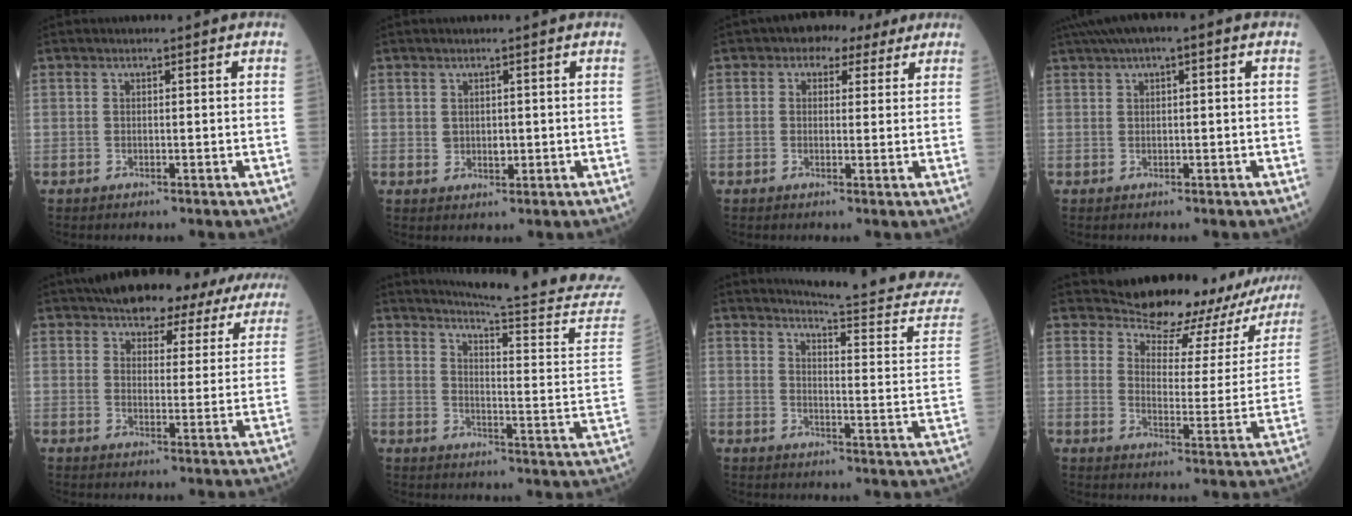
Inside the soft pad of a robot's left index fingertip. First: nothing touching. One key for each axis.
{"total": 1.8, "fx": 0.3, "fy": 1.4, "fz": 1.1, "tx": -0.018, "ty": -0.001, "tz": 0.008}
{"total": 4.6, "fx": 2.8, "fy": 3.1, "fz": 2.1, "tx": -0.024, "ty": 0.029, "tz": 0.036}
{"total": 5.2, "fx": 2.7, "fy": 1.1, "fz": 4.3, "tx": -0.079, "ty": 0.033, "tz": 0.043}
{"total": 16.0, "fx": 14.4, "fy": 5.3, "fz": 4.8, "tx": -0.034, "ty": 0.011, "tz": 0.158}
{"total": 24.3, "fx": 23.1, "fy": -1.6, "fz": 7.6, "tx": -0.114, "ty": -0.144, "tz": 0.271}
{"total": 17.7, "fx": 17.3, "fy": -0.5, "fz": 3.3, "tx": -0.034, "ty": -0.127, "tz": 0.189}
{"total": 18.6, "fx": 17.4, "fy": 5.3, "fz": 3.8, "tx": -0.026, "ty": -0.063, "tz": 0.192}